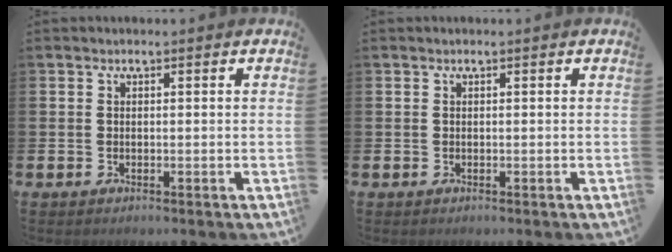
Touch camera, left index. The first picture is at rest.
{"total": 0.0}